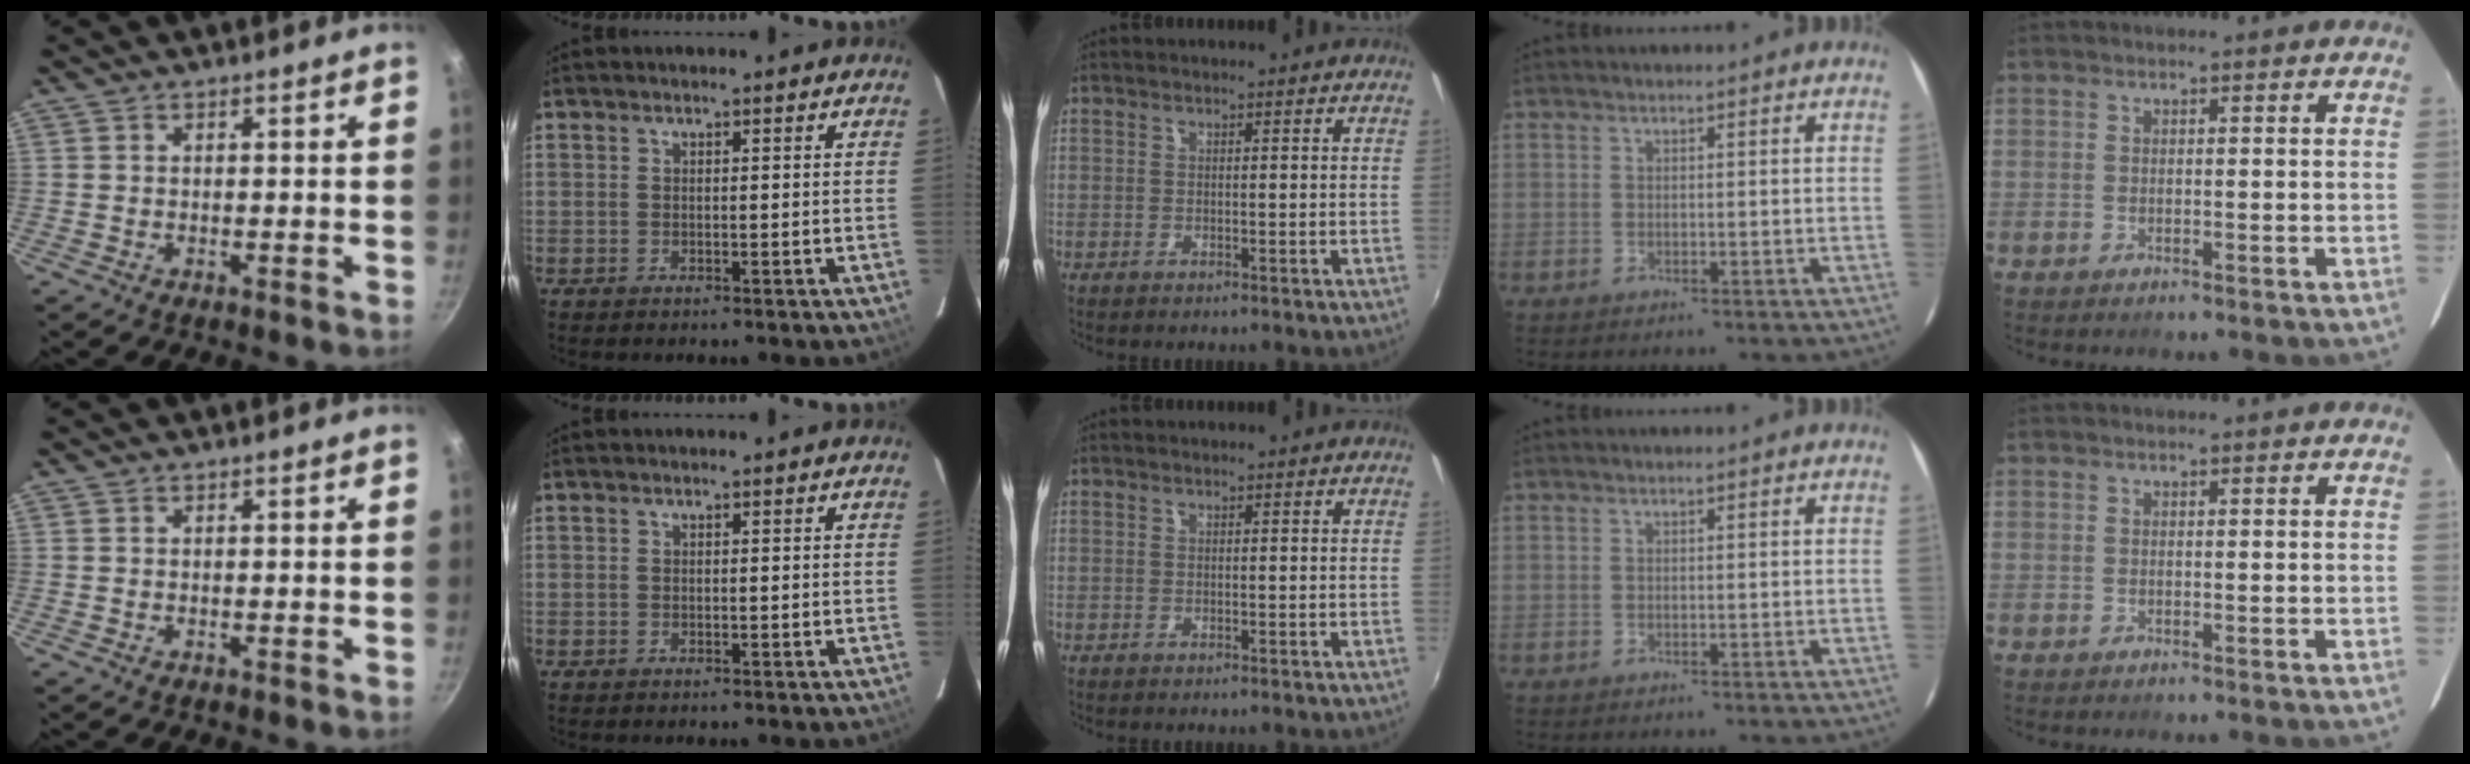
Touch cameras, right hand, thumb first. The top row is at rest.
{}